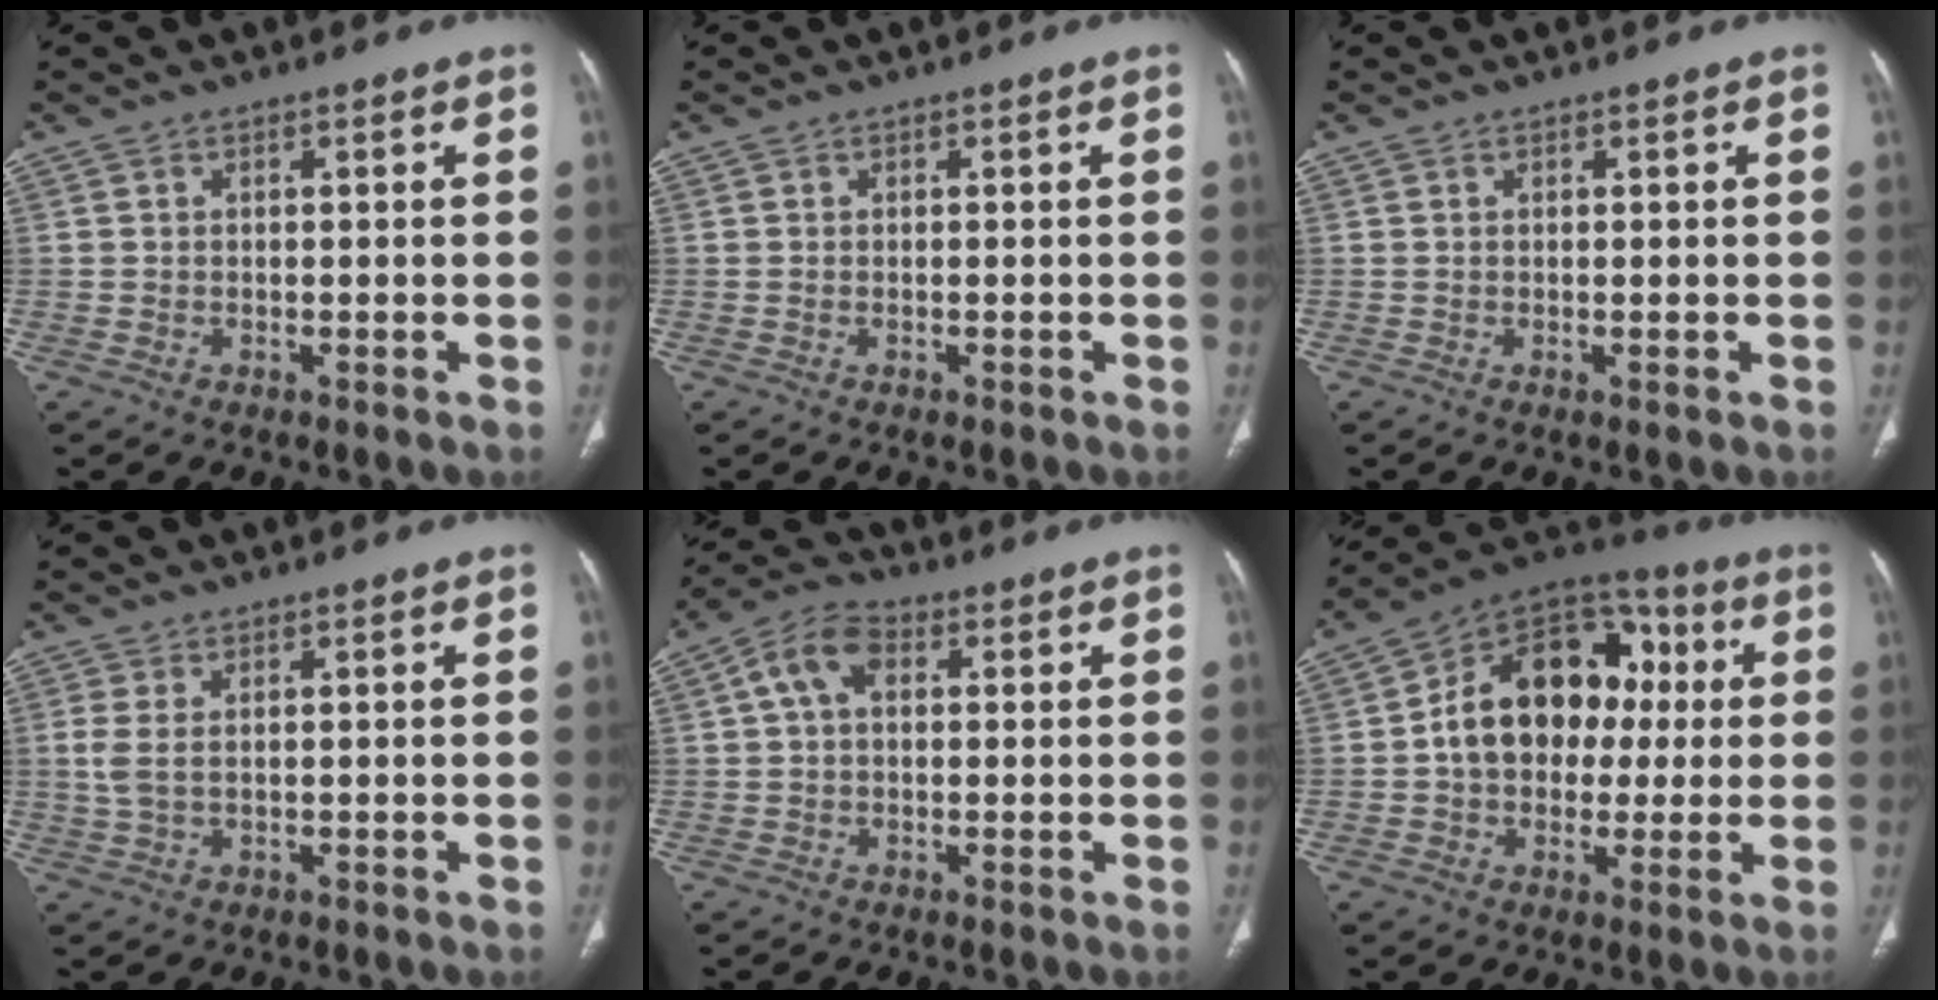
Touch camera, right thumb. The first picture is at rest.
{"total": 0.0}
{"total": 0.0}
{"total": 3.2, "force": [0.5, 1.7, 2.7], "torque": [-0.075, 0.003, 0.017]}
{"total": 6.9, "force": [1.5, 4.5, 5.0], "torque": [-0.090, 0.023, 0.019]}
{"total": 18.8, "force": [1.2, 13.9, 12.6], "torque": [-0.152, 0.036, 0.012]}